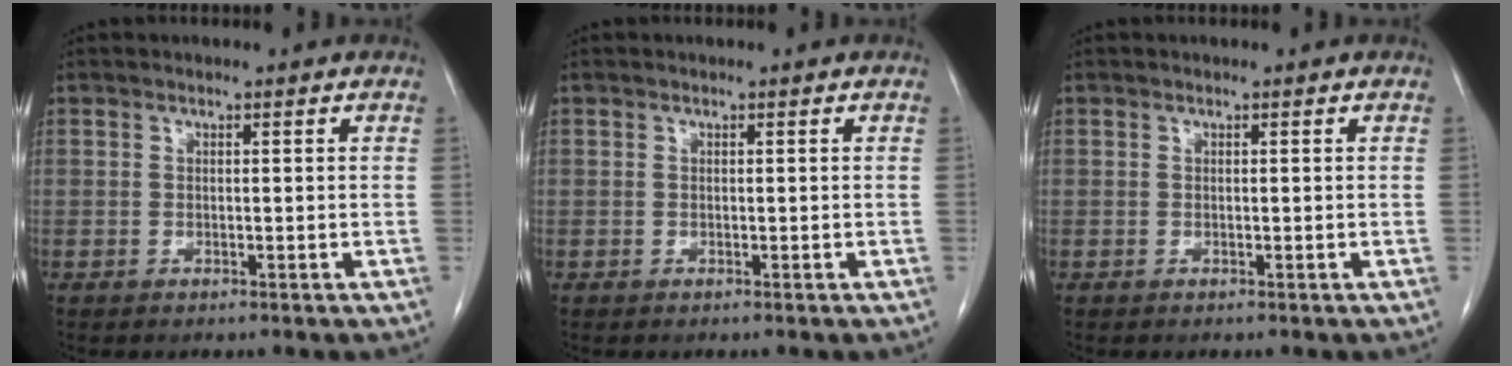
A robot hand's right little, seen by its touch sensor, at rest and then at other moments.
{"total": 0.0}
{"total": 0.0}